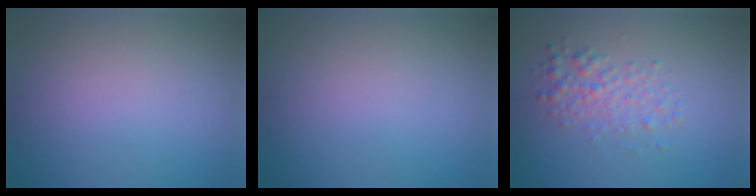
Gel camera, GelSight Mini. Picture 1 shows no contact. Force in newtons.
{"total": 0.0}
{"total": 2.5, "press": 2.5, "slide": 0.0}